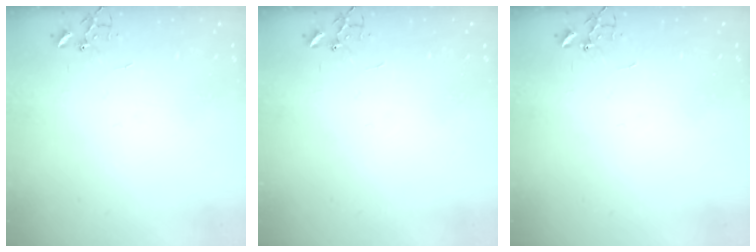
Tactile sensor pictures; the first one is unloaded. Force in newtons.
{"total": 0.0}
{"total": 0.0}